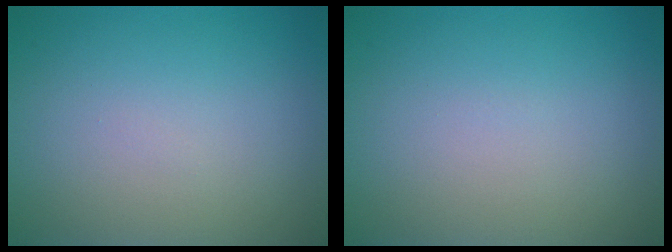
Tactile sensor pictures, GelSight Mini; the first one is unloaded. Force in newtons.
{"total": 0.0}